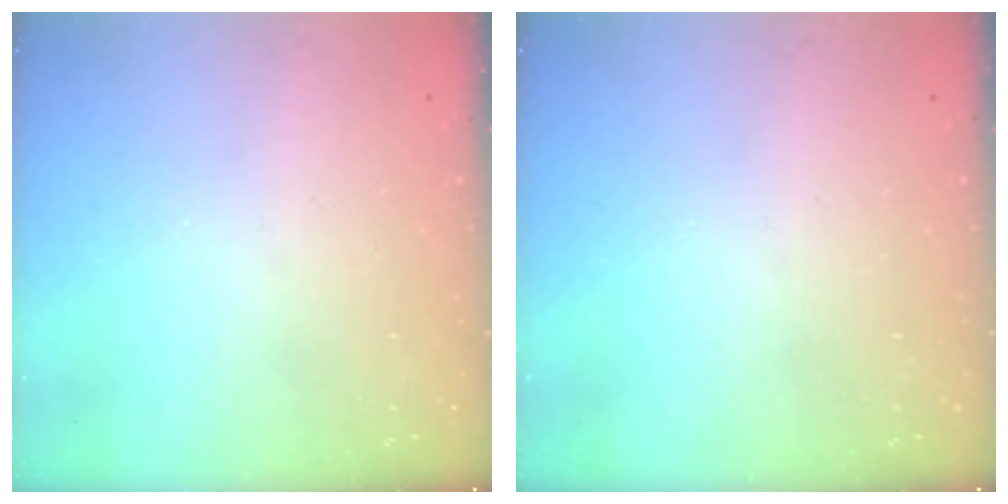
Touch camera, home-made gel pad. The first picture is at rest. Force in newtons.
{"total": 0.0}